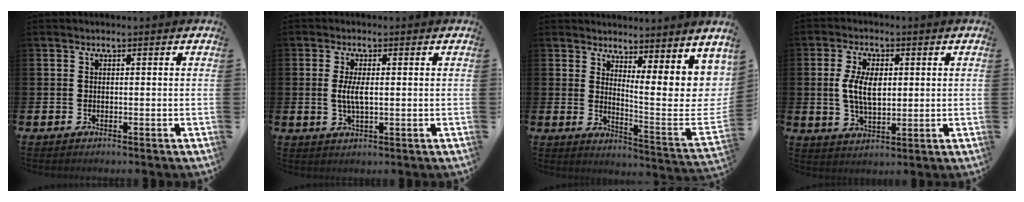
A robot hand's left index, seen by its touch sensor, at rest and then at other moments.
{"total": 3.4, "force": [0.4, 1.3, 3.1], "torque": [-0.054, 0.002, 0.003]}
{"total": 7.0, "force": [5.0, 1.8, 4.6], "torque": [-0.060, -0.073, 0.081]}
{"total": 6.0, "force": [1.1, 3.3, 4.9], "torque": [-0.078, 0.001, 0.014]}